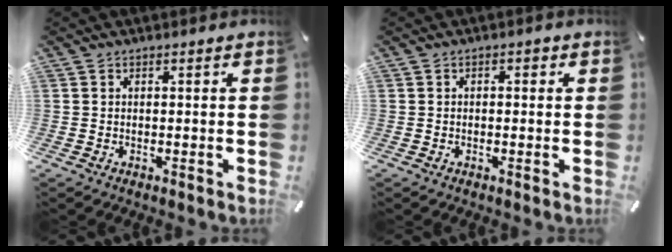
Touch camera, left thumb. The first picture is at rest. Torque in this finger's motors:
{"motor_torque": [-0.29, -0.09, 0.00, 0.02, 0.02]}